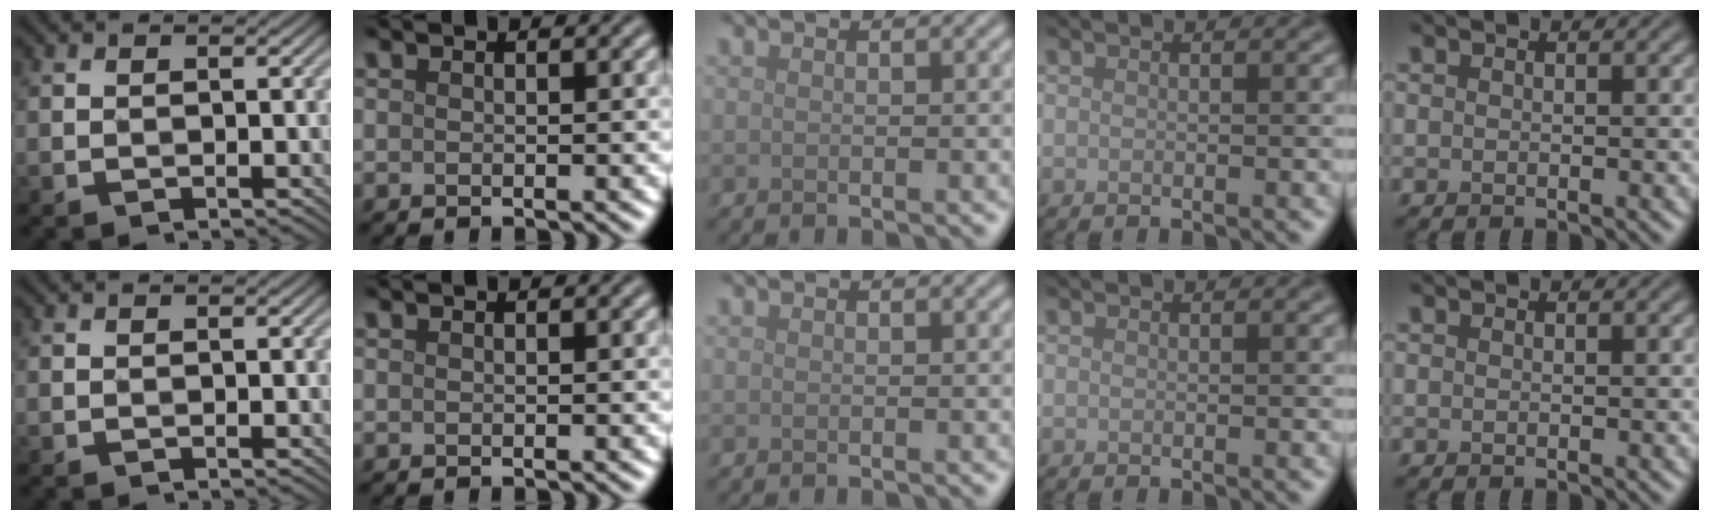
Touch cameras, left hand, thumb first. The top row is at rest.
{}